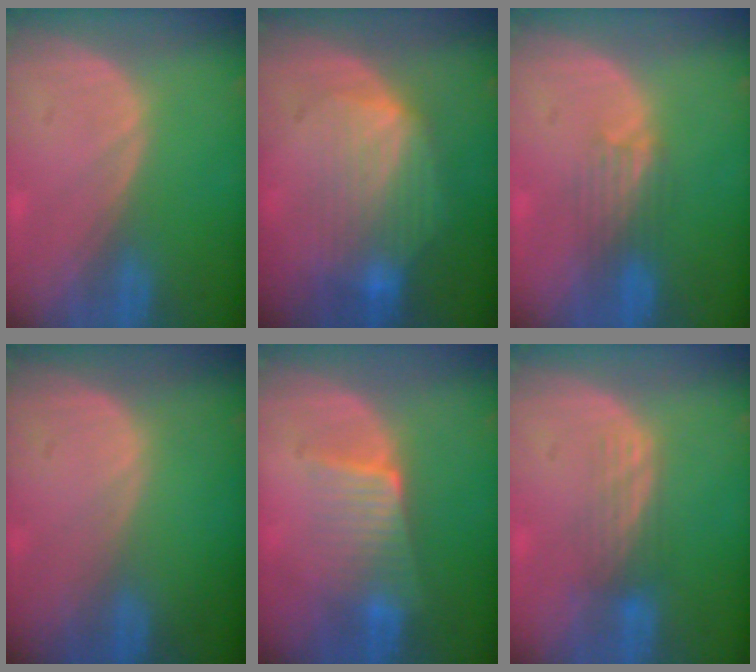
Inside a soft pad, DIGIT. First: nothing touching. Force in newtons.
{"total": 8.0, "press": 7.6, "slide": 2.5}
{"total": 3.3, "press": 3.2, "slide": 0.8}
{"total": 0.0}
{"total": 6.4, "press": 5.8, "slide": 2.9}
{"total": 3.6, "press": 3.1, "slide": 1.9}